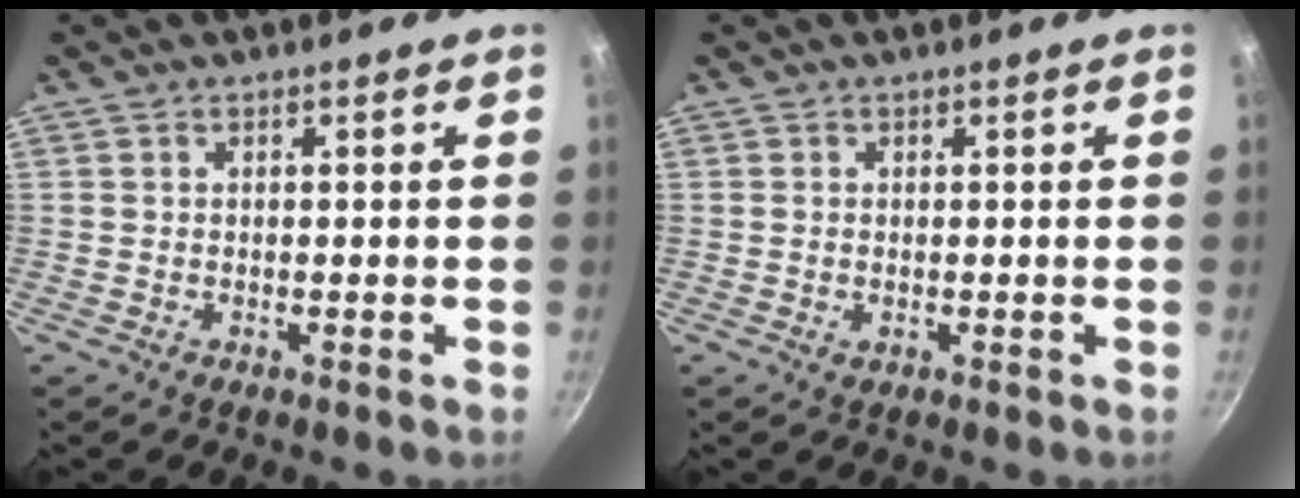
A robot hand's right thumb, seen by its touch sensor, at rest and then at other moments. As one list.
[{"total": 0.7, "force": [0.1, 0.5, 0.5], "torque": [-0.007, -0.001, 0.000]}]